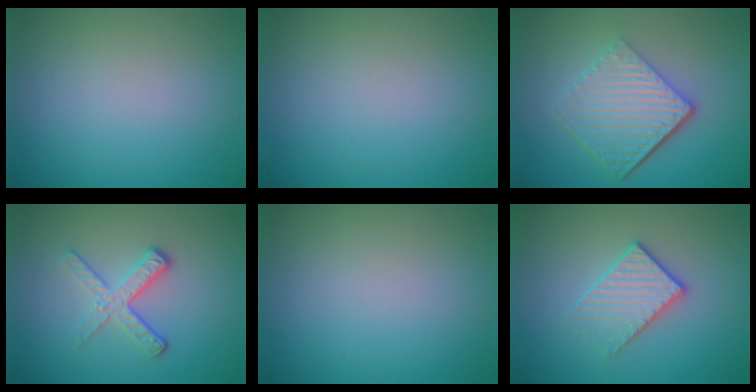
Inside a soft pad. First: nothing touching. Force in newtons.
{"total": 0.0}
{"total": 6.2, "press": 4.1, "slide": 4.6}
{"total": 3.4, "press": 2.4, "slide": 2.4}
{"total": 0.0}
{"total": 2.6, "press": 2.3, "slide": 1.2}